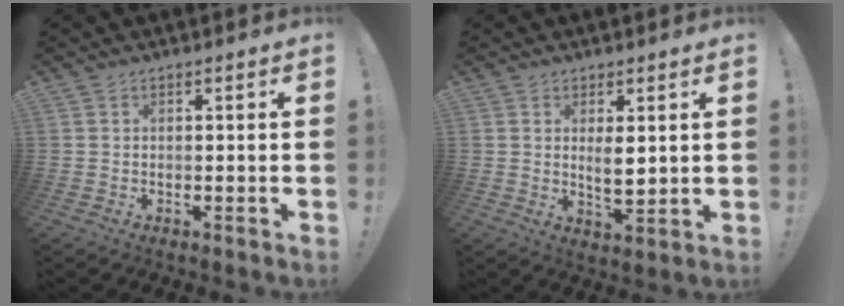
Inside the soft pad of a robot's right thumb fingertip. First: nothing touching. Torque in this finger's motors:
{"motor_torque": [0.09, 0.63, 0.17, 0.45, -0.01]}